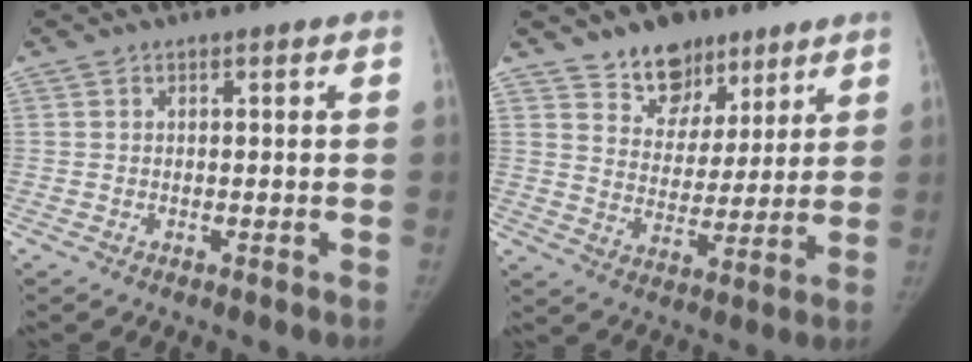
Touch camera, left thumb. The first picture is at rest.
{"total": 11.0, "force": [7.8, 7.2, 2.7], "torque": [0.001, -0.048, 0.136]}